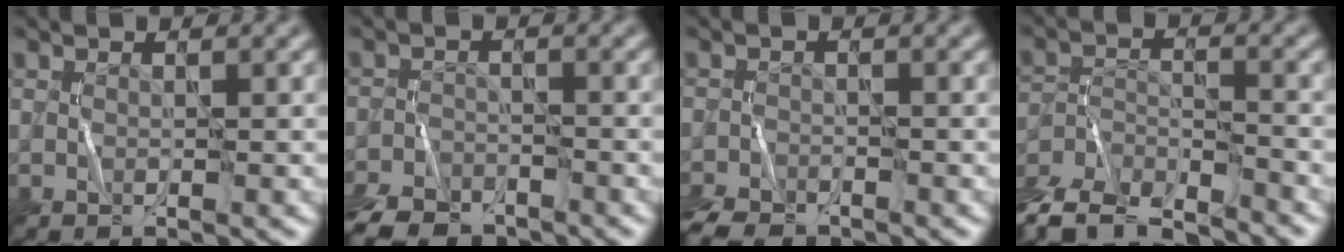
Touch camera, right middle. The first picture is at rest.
{"total": 6.5, "force": [-5.6, 2.6, 2.2], "torque": [-0.043, -0.024, -0.101]}
{"total": 4.1, "force": [-3.6, 1.4, 1.3], "torque": [-0.027, -0.018, -0.073]}
{"total": 10.1, "force": [-9.4, 3.0, 2.1], "torque": [-0.035, -0.009, -0.155]}